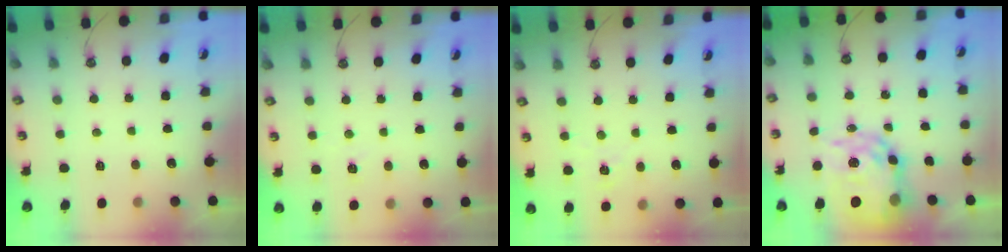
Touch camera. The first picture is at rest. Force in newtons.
{"total": 3.0, "press": 3.0, "slide": 0.4}
{"total": 5.6, "press": 5.6, "slide": 0.4}
{"total": 15.5, "press": 15.5, "slide": 1.3}